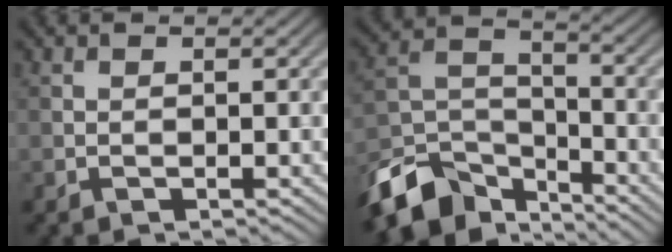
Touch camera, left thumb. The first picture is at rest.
{"total": 10.7, "force": [-8.0, 5.1, 5.1], "torque": [-0.104, -0.014, -0.165]}